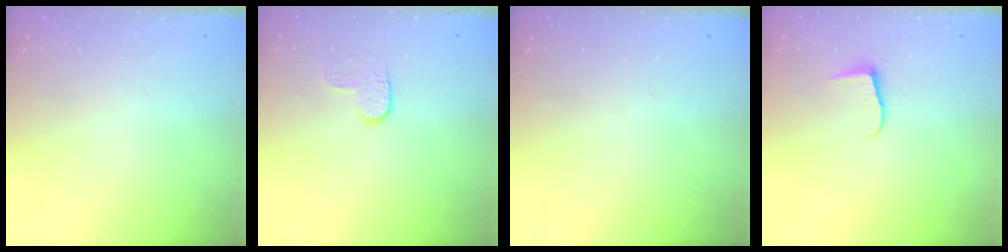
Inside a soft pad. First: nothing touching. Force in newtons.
{"total": 3.4, "press": 3.4, "slide": 0.3}
{"total": 0.0}
{"total": 5.9, "press": 5.9, "slide": 0.6}